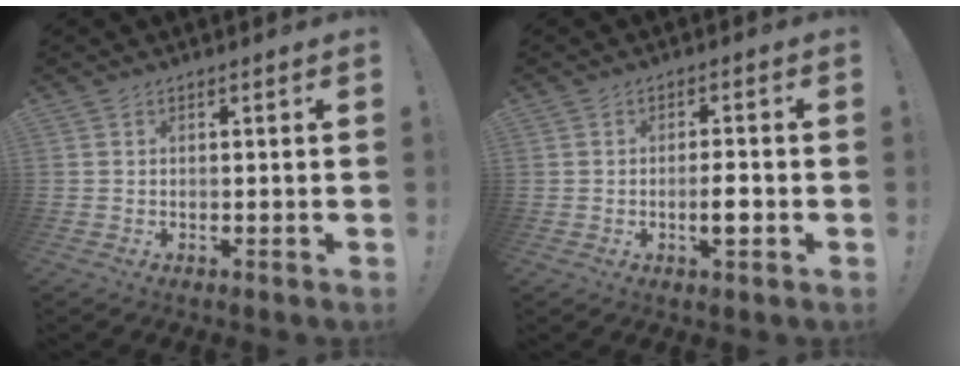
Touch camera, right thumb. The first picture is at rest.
{"total": 3.9, "force": [-1.4, 1.7, 3.2], "torque": [-0.032, 0.003, -0.026]}